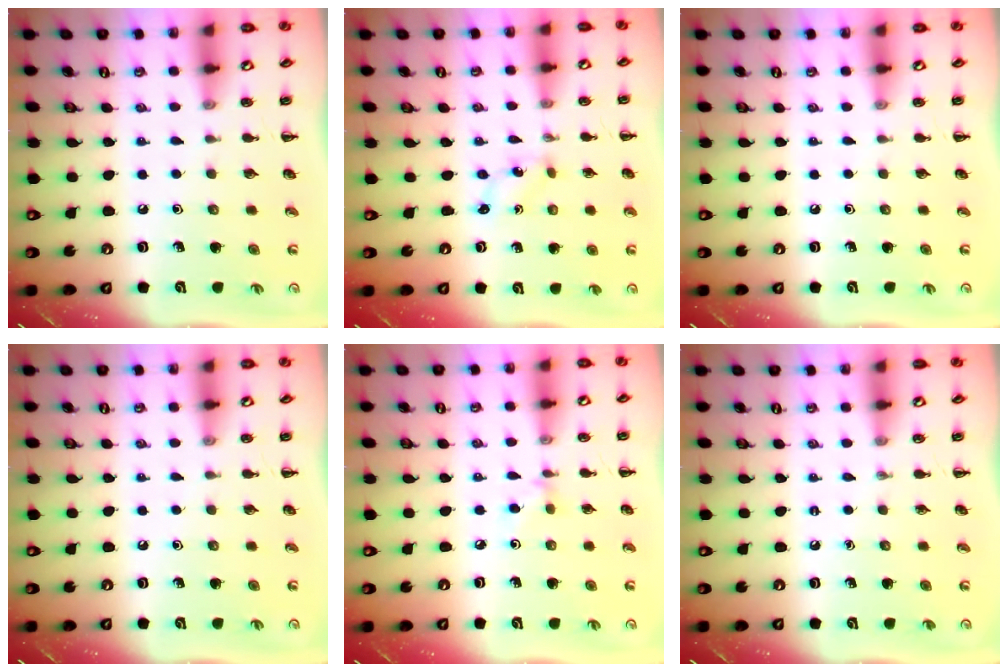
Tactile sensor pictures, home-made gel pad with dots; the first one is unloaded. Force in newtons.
{"total": 0.0}
{"total": 0.0}
{"total": 0.0}
{"total": 2.8, "press": 2.6, "slide": 0.9}
{"total": 0.0}